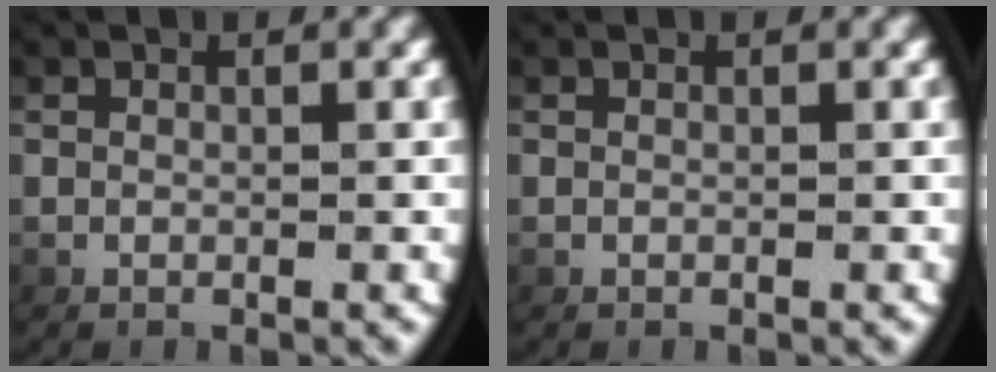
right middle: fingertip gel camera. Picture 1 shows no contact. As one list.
[{"total": 0.0}]